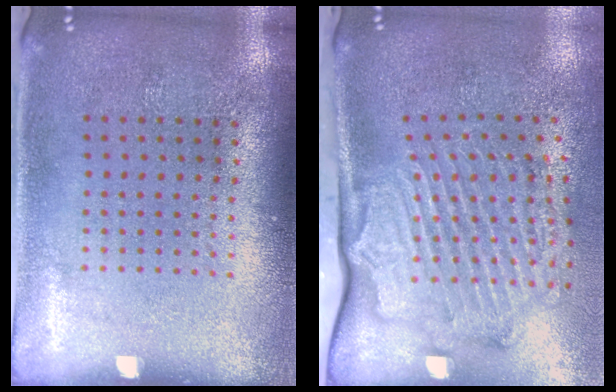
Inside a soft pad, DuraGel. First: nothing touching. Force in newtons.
{"total": 2.4, "press": 2.2, "slide": 0.9}